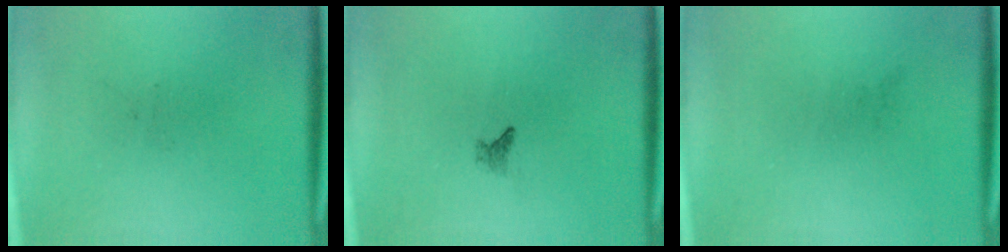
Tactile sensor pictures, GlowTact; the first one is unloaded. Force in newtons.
{"total": 0.8}
{"total": 0.0}